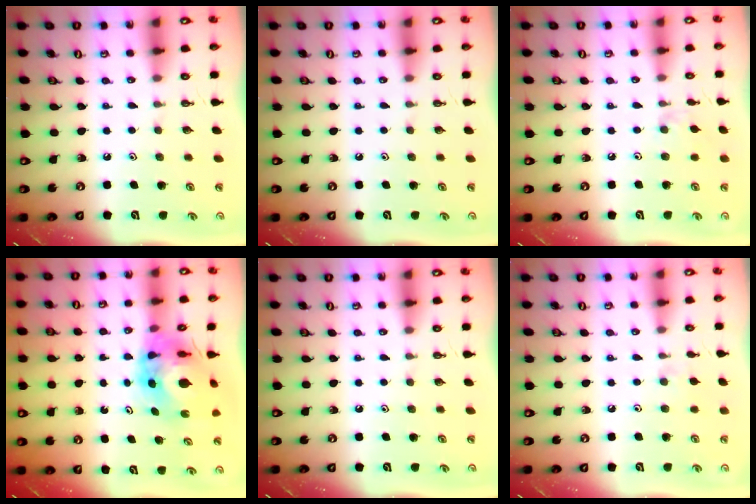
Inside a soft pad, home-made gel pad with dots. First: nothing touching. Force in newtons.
{"total": 0.0}
{"total": 2.6, "press": 2.6, "slide": 0.5}
{"total": 9.2, "press": 9.1, "slide": 1.1}
{"total": 0.0}
{"total": 2.4, "press": 2.4, "slide": 0.5}